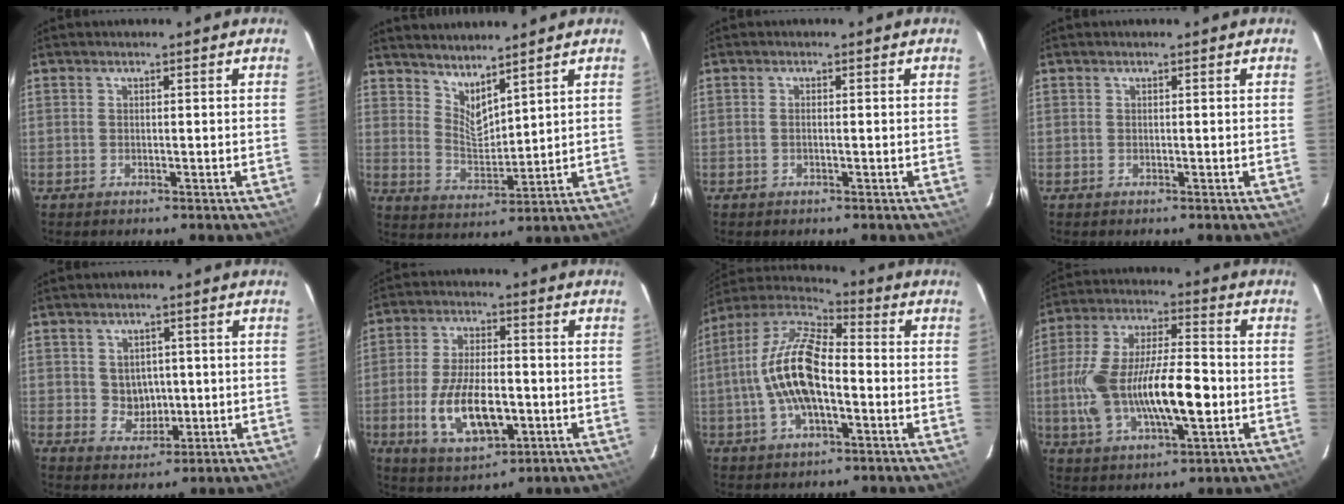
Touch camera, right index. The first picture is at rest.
{"total": 7.0, "force": [6.1, 1.6, 3.1], "torque": [-0.052, -0.007, 0.116]}
{"total": 0.7, "force": [-0.1, 0.1, 0.7], "torque": [-0.015, 0.001, -0.004]}
{"total": 0.0}
{"total": 4.6, "force": [0.3, 4.2, 1.9], "torque": [-0.035, 0.006, 0.015]}
{"total": 13.5, "force": [-3.6, 6.0, 11.5], "torque": [-0.229, -0.009, -0.053]}
{"total": 15.2, "force": [-2.5, 6.3, 13.6], "torque": [-0.270, 0.008, -0.051]}
{"total": 19.6, "force": [-3.3, 7.3, 17.9], "torque": [-0.356, -0.005, -0.053]}